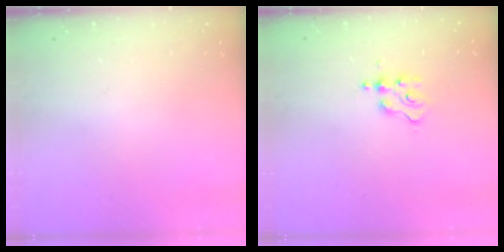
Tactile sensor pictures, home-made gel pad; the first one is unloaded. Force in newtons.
{"total": 2.6, "press": 2.6, "slide": 0.3}